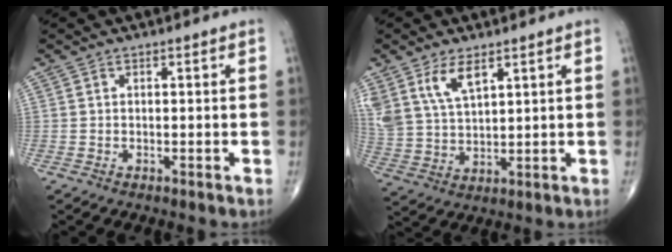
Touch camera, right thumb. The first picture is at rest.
{"total": 8.9, "force": [5.2, 4.2, 5.9], "torque": [-0.114, -0.018, 0.113]}